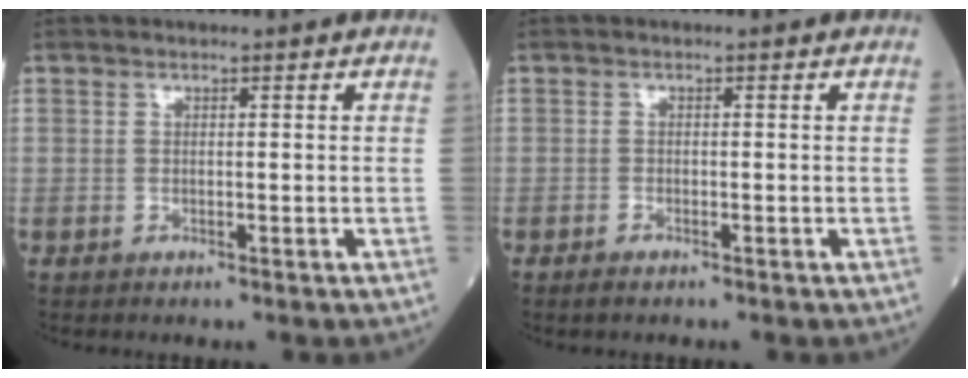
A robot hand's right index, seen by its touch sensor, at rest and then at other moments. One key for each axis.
{"total": 1.0, "fx": -0.8, "fy": 0.3, "fz": 0.5, "tx": -0.018, "ty": -0.004, "tz": -0.014}